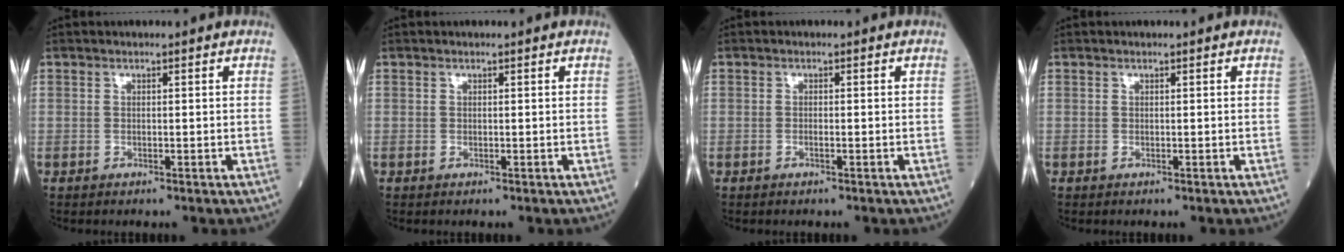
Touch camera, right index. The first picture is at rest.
{"total": 0.0}
{"total": 0.6, "force": [-0.4, 0.0, 0.5], "torque": [-0.010, 0.000, -0.007]}
{"total": 0.0}